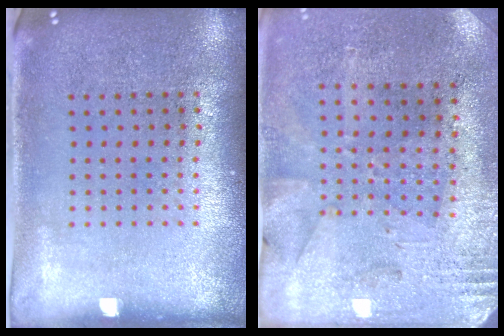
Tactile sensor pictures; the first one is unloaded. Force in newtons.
{"total": 2.7, "press": 2.3, "slide": 1.5}